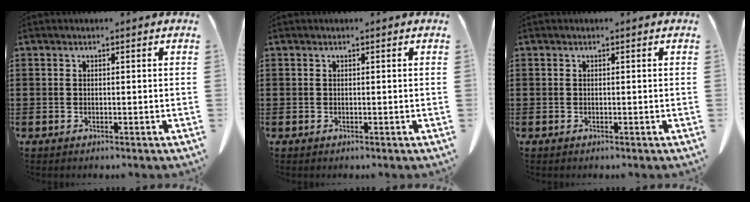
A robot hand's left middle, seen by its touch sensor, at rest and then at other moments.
{"total": 0.0}
{"total": 0.0}